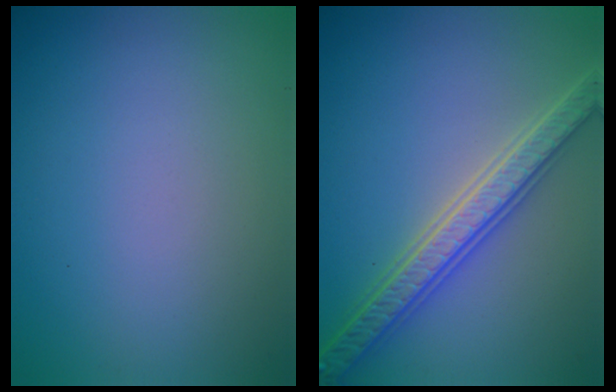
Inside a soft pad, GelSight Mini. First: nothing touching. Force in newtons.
{"total": 5.5, "press": 5.4, "slide": 1.1}